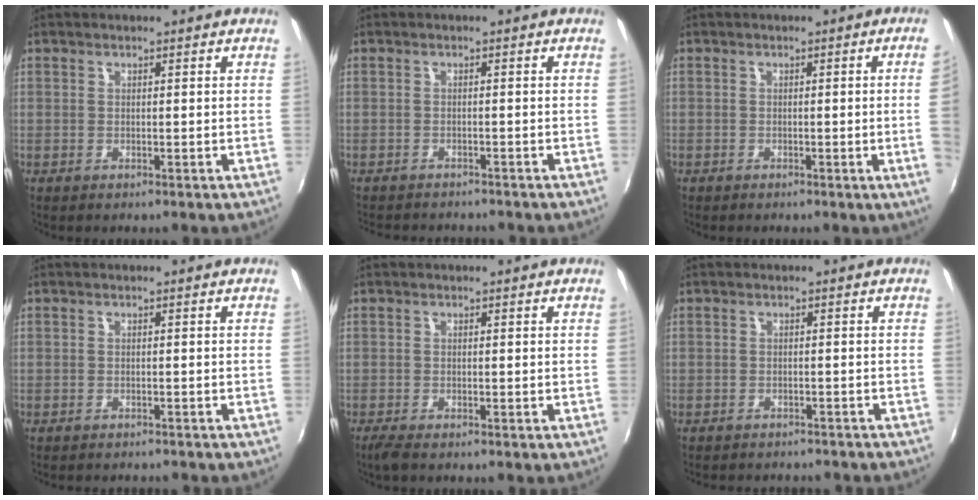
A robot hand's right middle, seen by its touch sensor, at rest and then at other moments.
{"total": 4.8, "force": [-4.5, 1.1, 1.3], "torque": [-0.038, -0.014, -0.068]}
{"total": 3.3, "force": [-0.1, -1.9, 2.7], "torque": [-0.048, -0.012, 0.006]}
{"total": 3.1, "force": [-2.9, 0.7, 0.9], "torque": [-0.025, -0.013, -0.042]}
{"total": 2.0, "force": [-1.5, 0.2, 1.3], "torque": [-0.029, -0.009, -0.029]}
{"total": 7.3, "force": [-6.6, 1.8, 2.5], "torque": [-0.058, -0.015, -0.087]}